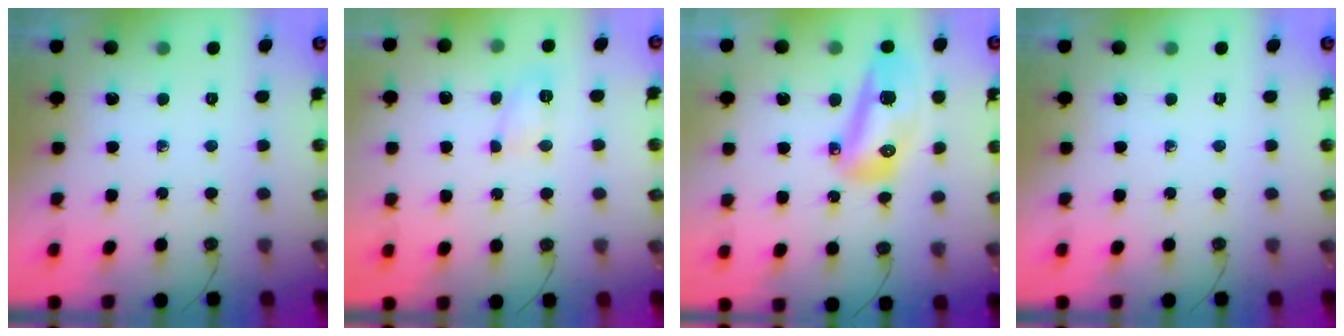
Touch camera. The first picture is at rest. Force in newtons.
{"total": 4.8, "press": 4.8, "slide": 0.4}
{"total": 15.1, "press": 13.9, "slide": 5.9}
{"total": 0.0}